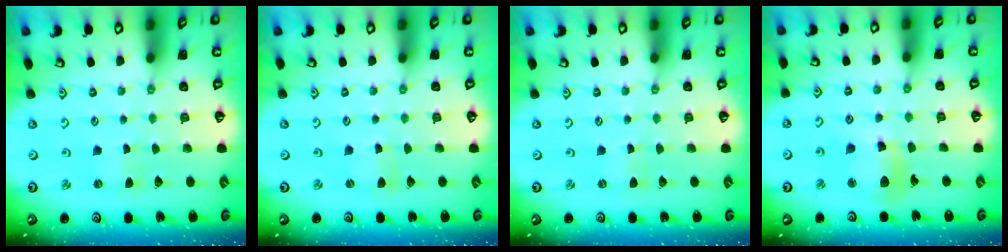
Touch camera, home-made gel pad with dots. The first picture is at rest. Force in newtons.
{"total": 0.6, "press": 0.6, "slide": 0.1}
{"total": 0.0}
{"total": 11.1, "press": 11.0, "slide": 1.4}